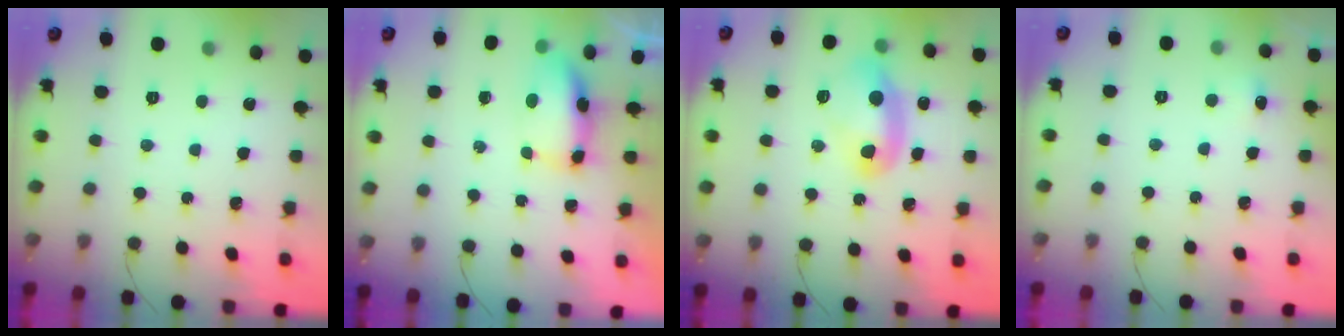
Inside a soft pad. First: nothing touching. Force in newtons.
{"total": 7.9, "press": 7.5, "slide": 2.5}
{"total": 10.4, "press": 10.3, "slide": 1.0}
{"total": 3.9, "press": 3.8, "slide": 1.0}